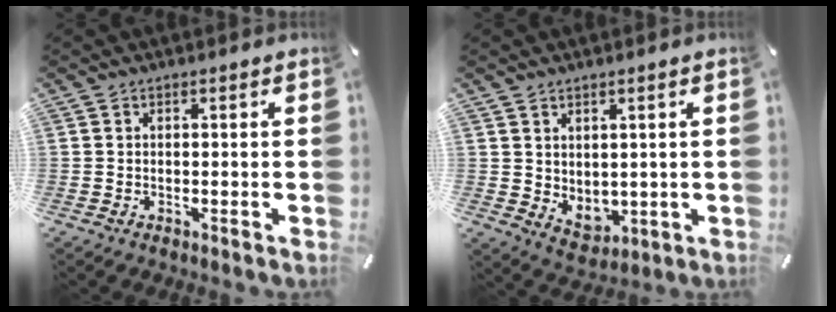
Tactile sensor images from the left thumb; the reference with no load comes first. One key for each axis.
{"total": 4.7, "fx": 2.9, "fy": 3.7, "fz": 0.6, "tx": -0.001, "ty": -0.024, "tz": 0.054}